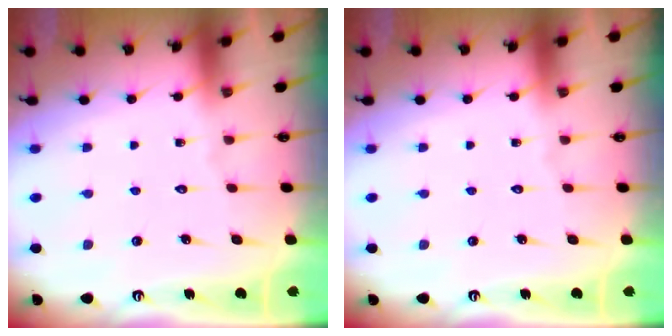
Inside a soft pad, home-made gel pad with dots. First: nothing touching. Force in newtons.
{"total": 0.0}